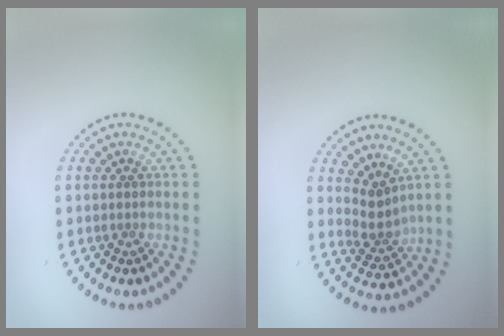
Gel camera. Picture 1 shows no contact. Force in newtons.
{"total": 2.5, "press": 1.8, "slide": 1.7}